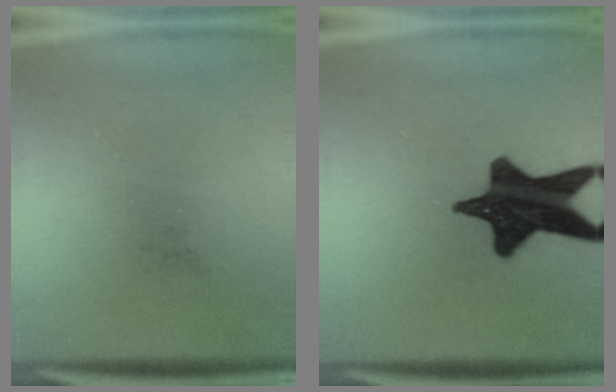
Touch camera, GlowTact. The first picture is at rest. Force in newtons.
{"total": 16.5}